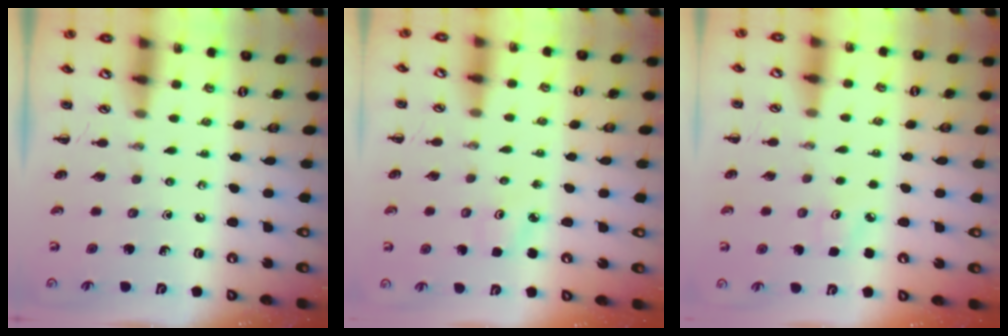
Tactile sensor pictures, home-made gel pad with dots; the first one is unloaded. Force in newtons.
{"total": 2.5, "press": 2.4, "slide": 0.7}
{"total": 4.8, "press": 4.6, "slide": 1.3}